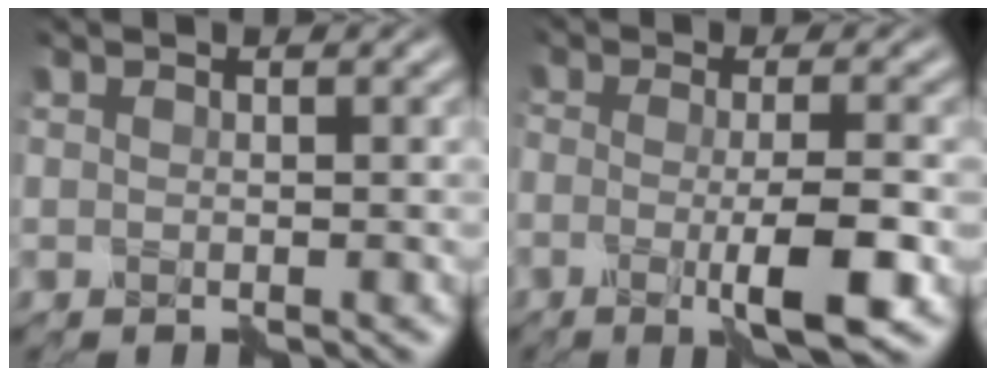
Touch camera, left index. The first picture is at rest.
{"total": 5.1, "force": [-1.8, 0.9, 4.7], "torque": [-0.072, -0.007, -0.035]}